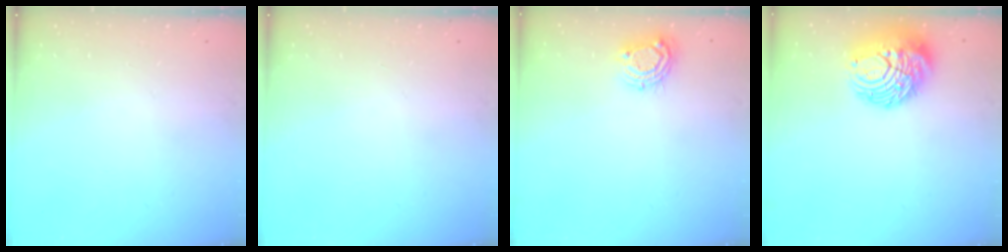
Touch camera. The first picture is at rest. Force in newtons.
{"total": 0.0}
{"total": 8.1, "press": 8.1, "slide": 0.7}
{"total": 13.3, "press": 13.2, "slide": 1.4}